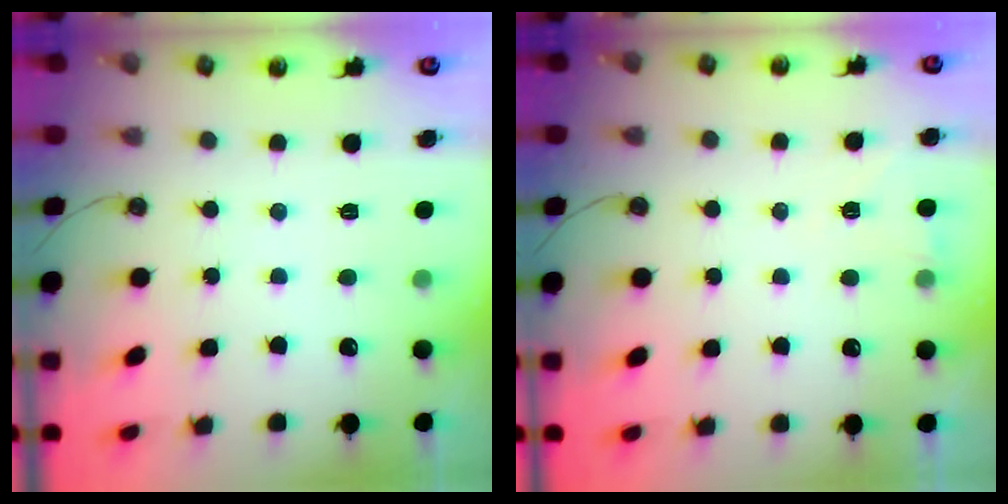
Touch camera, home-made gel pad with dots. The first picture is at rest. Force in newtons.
{"total": 2.7, "press": 2.1, "slide": 1.6}